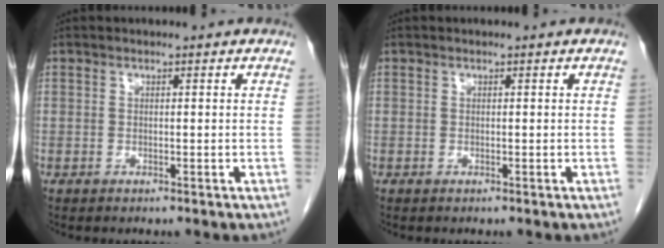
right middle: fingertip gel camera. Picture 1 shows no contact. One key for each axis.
{"total": 0.0}